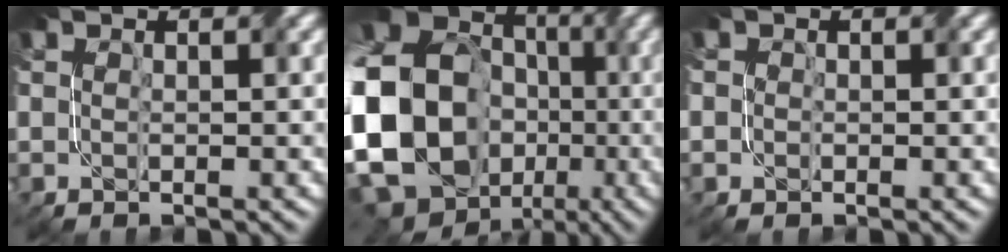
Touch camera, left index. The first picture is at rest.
{"total": 23.3, "force": [-2.3, 20.1, 11.5], "torque": [-0.261, -0.024, -0.096]}
{"total": 0.7, "force": [0.0, 0.6, -0.2], "torque": [0.007, 0.001, -0.002]}